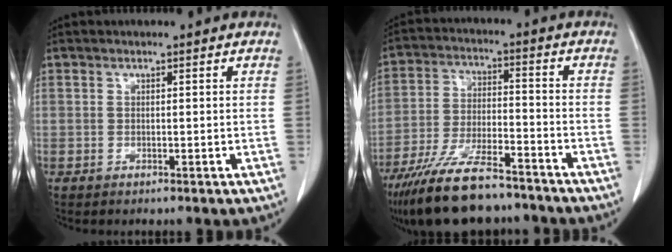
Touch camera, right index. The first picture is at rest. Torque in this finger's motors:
{"motor_torque": [1.38, -0.76, 0.45, 0.21]}